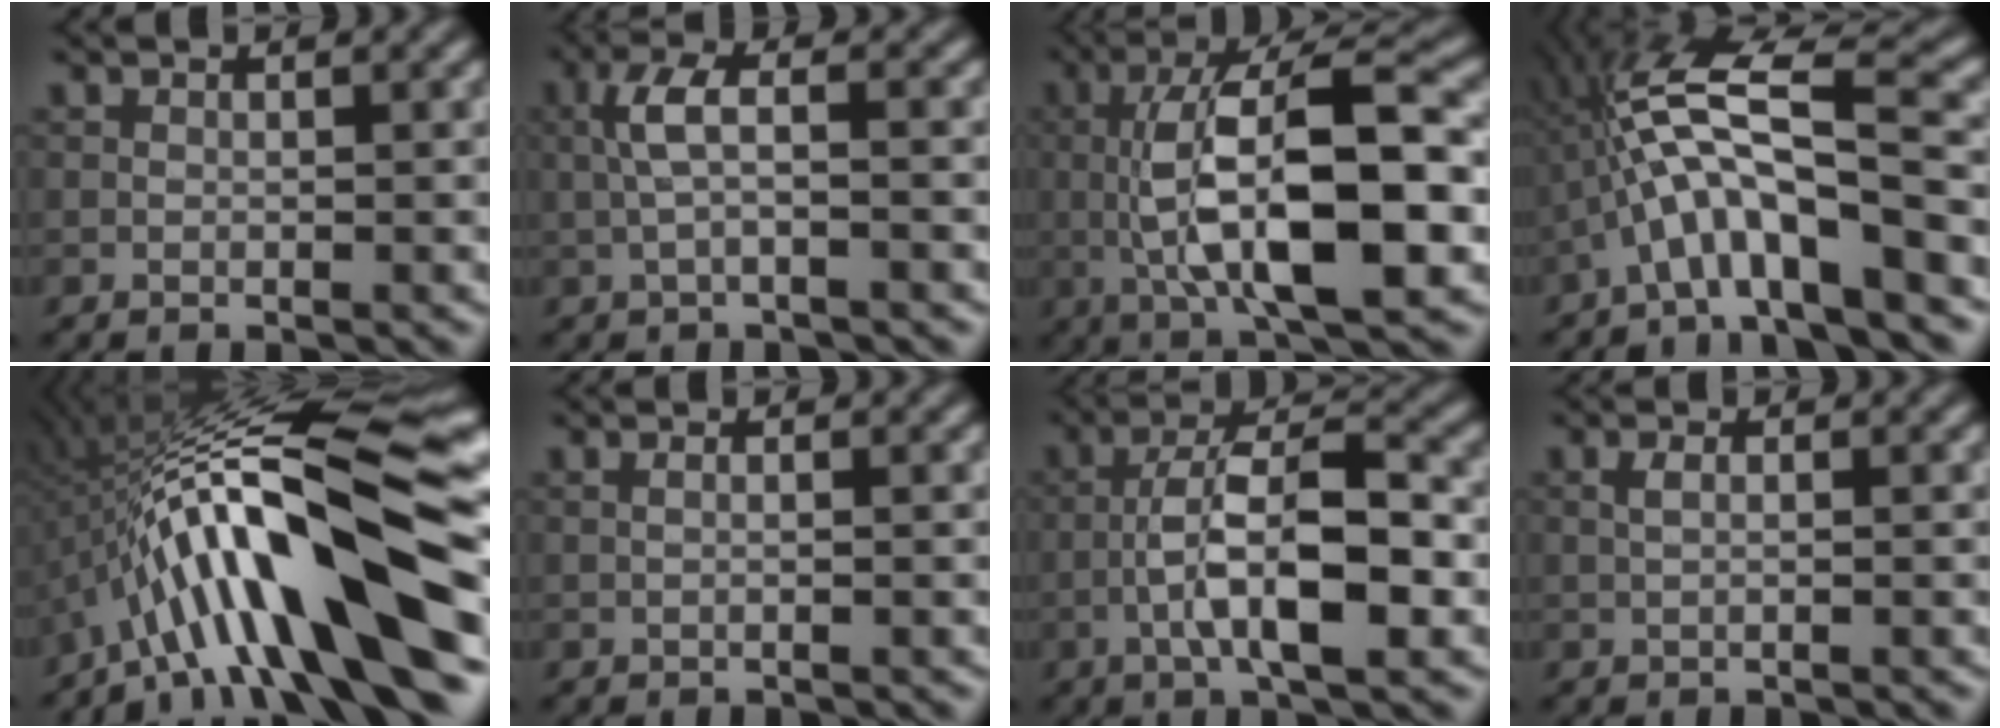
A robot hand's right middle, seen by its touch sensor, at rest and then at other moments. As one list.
[{"total": 2.6, "force": [-0.2, 0.5, 2.6], "torque": [-0.055, 0.016, -0.001]}, {"total": 12.0, "force": [-0.4, 4.2, 11.2], "torque": [-0.185, 0.009, -0.003]}, {"total": 10.0, "force": [-2.4, 2.2, 9.5], "torque": [-0.167, 0.034, -0.036]}, {"total": 17.0, "force": [-3.7, 4.1, 16.0], "torque": [-0.243, 0.048, -0.061]}, {"total": 1.1, "force": [0.3, 0.5, 1.0], "torque": [0.008, 0.002, -0.005]}, {"total": 8.2, "force": [-2.3, 2.4, 7.5], "torque": [-0.128, 0.022, -0.035]}, {"total": 0.9, "force": [0.1, 0.2, 0.9], "torque": [-0.014, 0.001, 0.006]}]